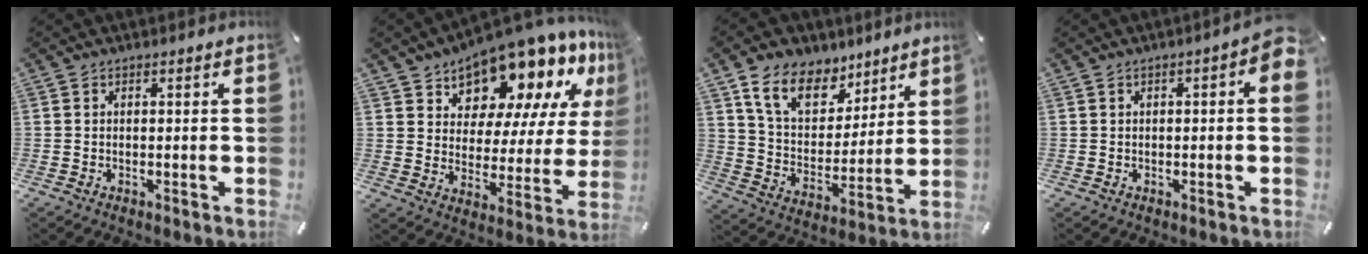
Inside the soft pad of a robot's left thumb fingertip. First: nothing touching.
{"total": 14.5, "force": [12.6, 6.2, 3.5], "torque": [-0.070, -0.123, 0.219]}
{"total": 13.9, "force": [9.3, 8.6, 5.6], "torque": [-0.113, -0.047, 0.178]}
{"total": 3.1, "force": [-0.3, 1.2, 2.8], "torque": [-0.050, 0.010, -0.005]}